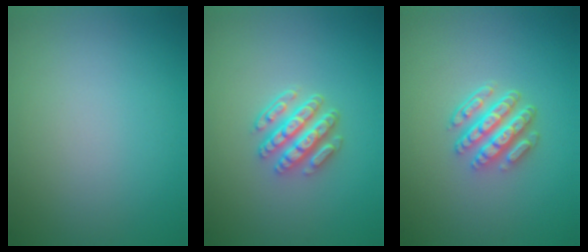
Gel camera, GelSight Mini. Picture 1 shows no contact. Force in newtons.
{"total": 4.3, "press": 3.4, "slide": 2.6}
{"total": 4.5, "press": 3.4, "slide": 2.9}